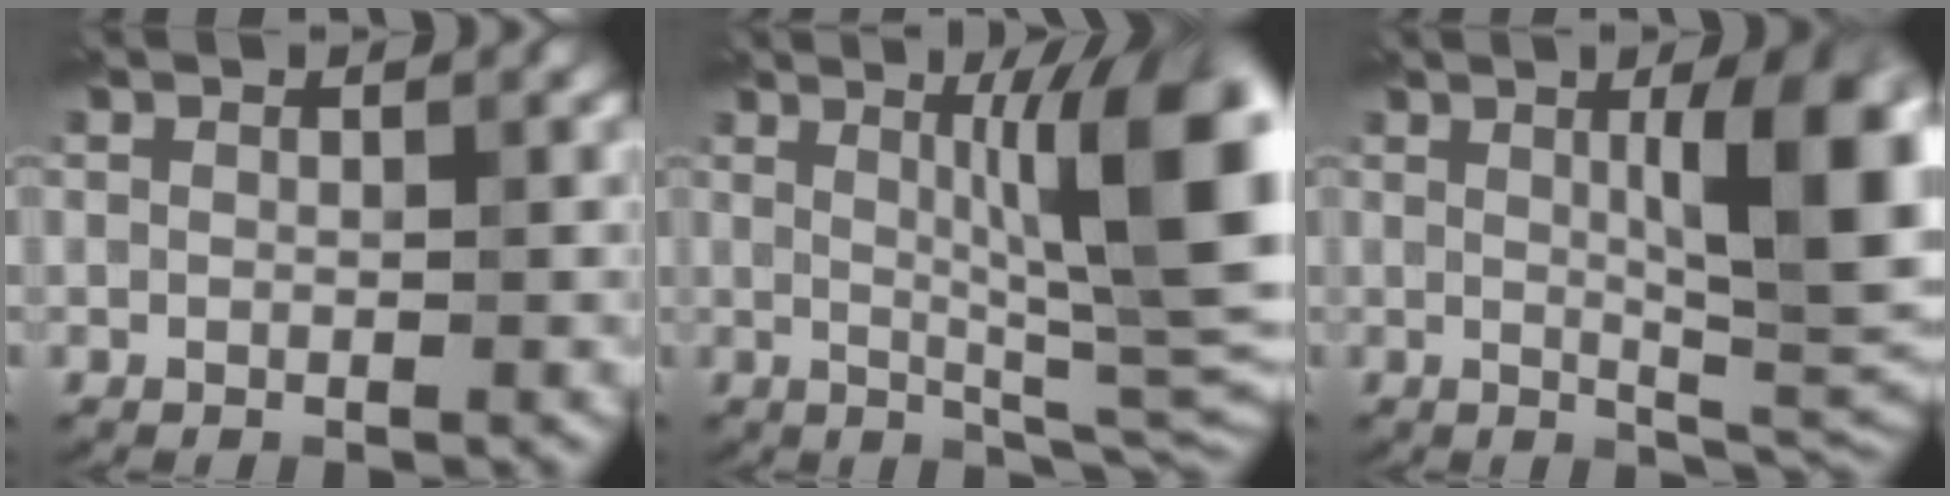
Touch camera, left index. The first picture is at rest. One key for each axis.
{"total": 11.3, "fx": 2.4, "fy": 2.3, "fz": 10.8, "tx": -0.132, "ty": 0.004, "tz": 0.041}
{"total": 10.2, "fx": 1.9, "fy": 2.4, "fz": 9.7, "tx": -0.131, "ty": -0.003, "tz": 0.034}